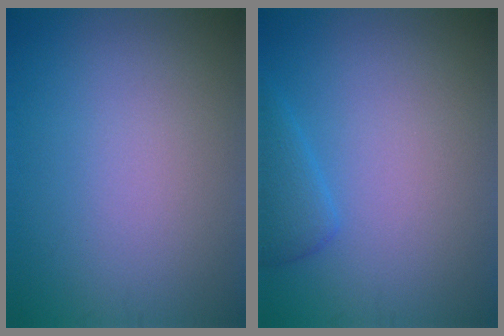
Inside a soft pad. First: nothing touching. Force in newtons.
{"total": 2.0, "press": 2.0, "slide": 0.2}